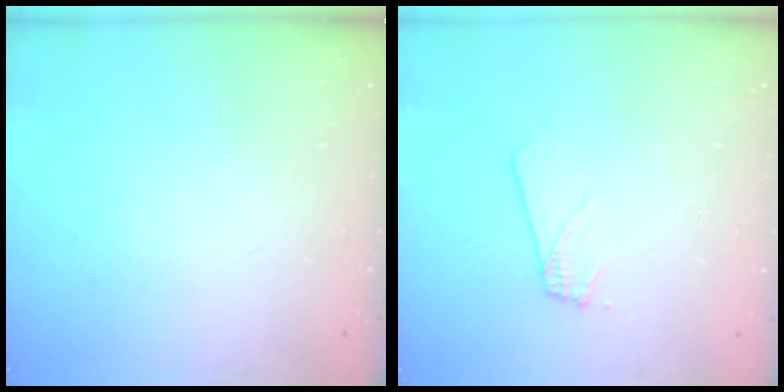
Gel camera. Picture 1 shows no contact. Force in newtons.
{"total": 2.9, "press": 2.8, "slide": 0.3}